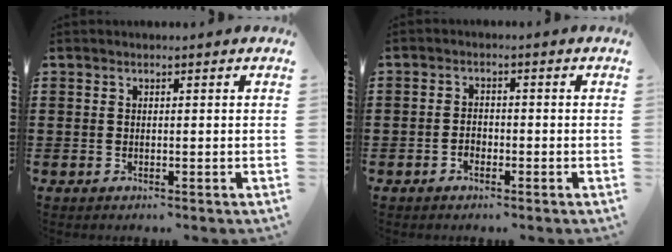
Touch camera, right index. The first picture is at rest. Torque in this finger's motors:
{"motor_torque": [-0.49, 1.47, -0.02, 0.00]}